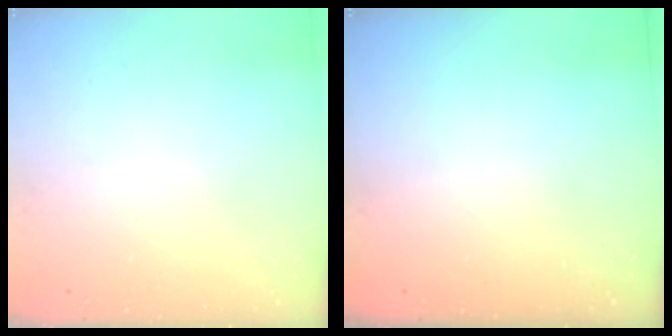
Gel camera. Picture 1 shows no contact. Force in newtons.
{"total": 0.0}